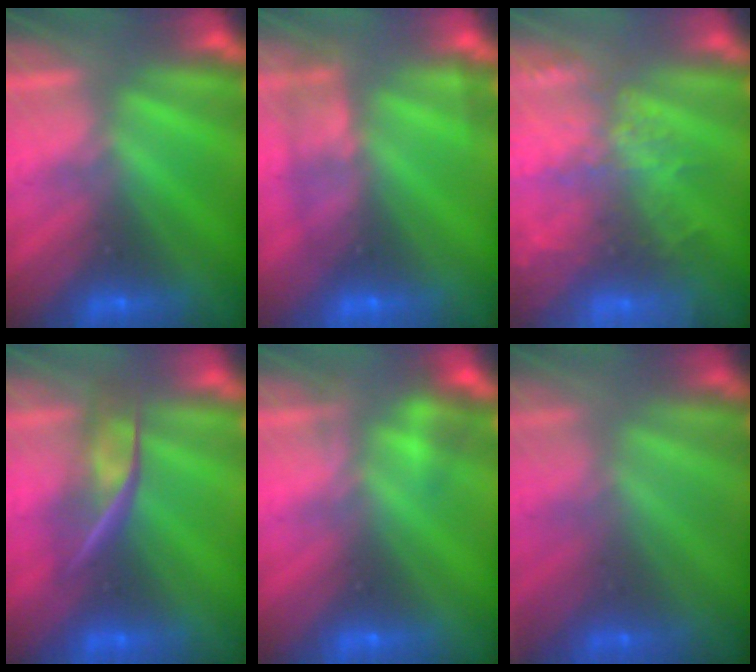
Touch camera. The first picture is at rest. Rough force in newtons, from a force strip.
{"total": 2.4}
{"total": 9.6}
{"total": 2.4}
{"total": 2.3}
{"total": 1.2}